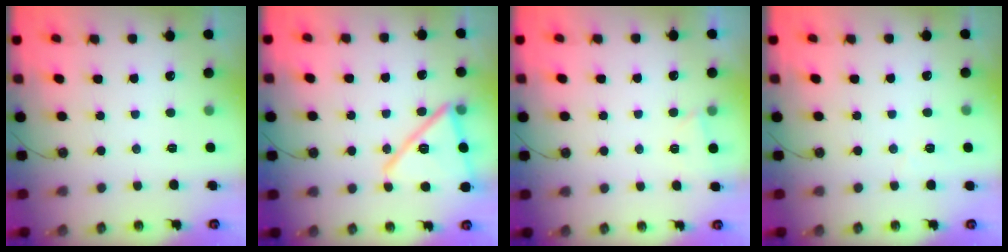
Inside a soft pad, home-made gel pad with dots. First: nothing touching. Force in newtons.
{"total": 17.6, "press": 17.6, "slide": 1.5}
{"total": 2.0, "press": 1.9, "slide": 0.3}
{"total": 4.1, "press": 3.7, "slide": 1.8}